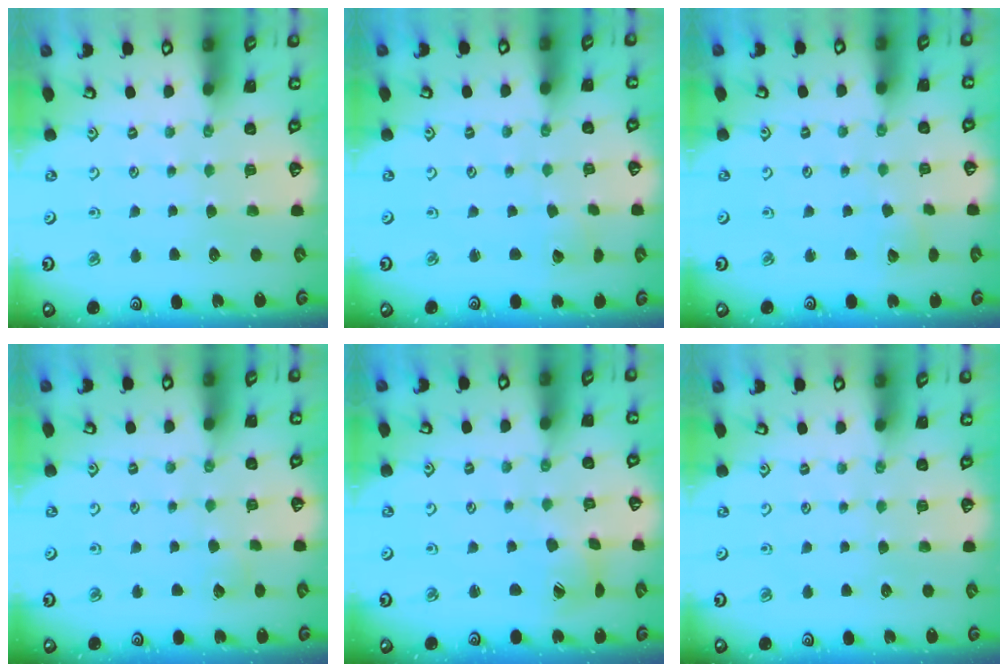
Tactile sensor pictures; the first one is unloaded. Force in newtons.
{"total": 1.5, "press": 1.5, "slide": 0.0}
{"total": 2.8, "press": 2.8, "slide": 0.0}
{"total": 2.9, "press": 2.9, "slide": 0.3}
{"total": 4.6, "press": 4.6, "slide": 0.6}
{"total": 0.0}